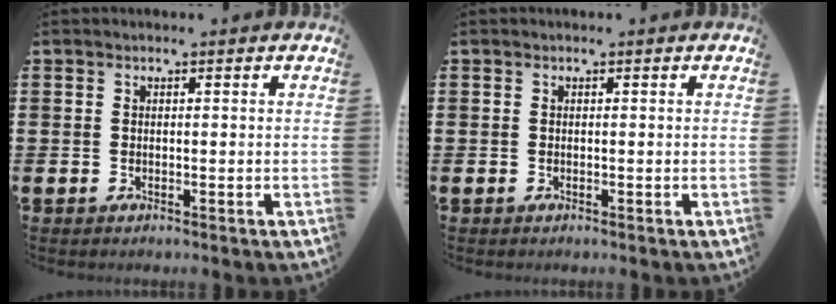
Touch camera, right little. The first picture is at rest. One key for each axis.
{"total": 0.0}